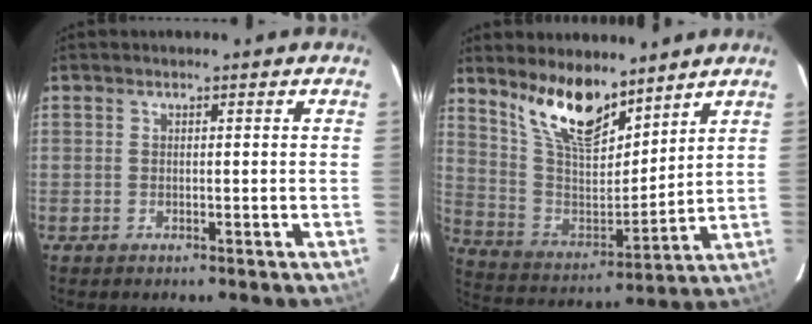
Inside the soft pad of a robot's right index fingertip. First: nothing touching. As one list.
[{"total": 14.6, "force": [10.8, 5.4, 8.2], "torque": [-0.162, -0.005, 0.216]}]